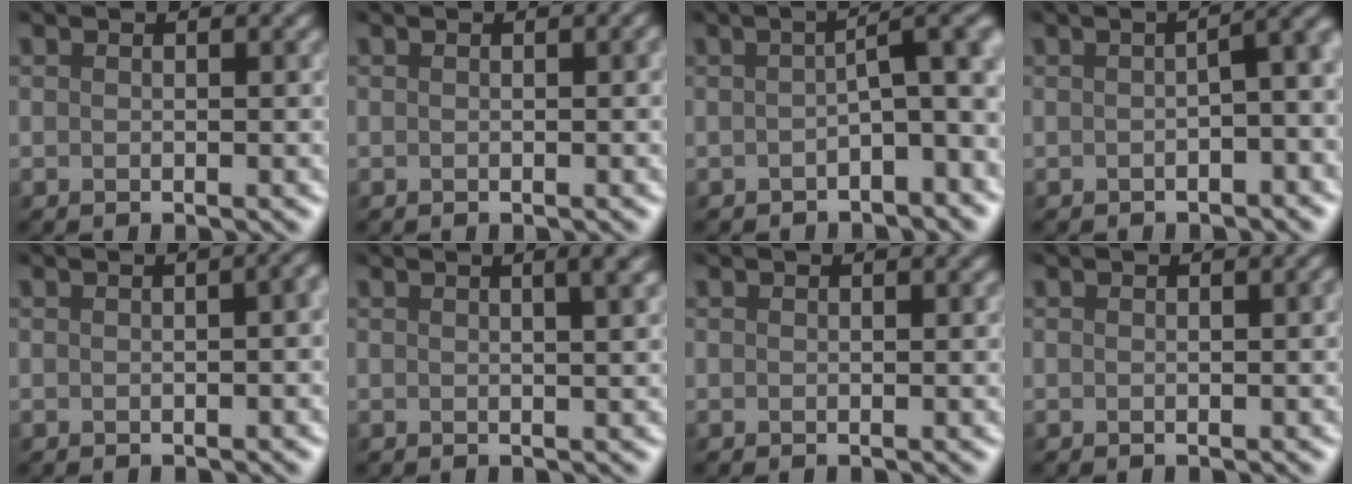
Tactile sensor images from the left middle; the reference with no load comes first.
{"total": 0.6, "force": [-0.2, 0.2, 0.5], "torque": [-0.001, 0.005, -0.006]}
{"total": 4.4, "force": [-1.3, 1.2, 4.0], "torque": [-0.047, 0.013, -0.027]}
{"total": 4.1, "force": [-1.4, 1.6, 3.5], "torque": [-0.027, 0.005, -0.017]}
{"total": 4.4, "force": [-1.0, 2.4, 3.5], "torque": [-0.014, 0.012, -0.028]}
{"total": 2.7, "force": [0.9, 0.9, 2.4], "torque": [-0.009, 0.011, -0.004]}
{"total": 0.0}
{"total": 0.9, "force": [-0.3, 0.4, 0.8], "torque": [0.001, 0.008, -0.009]}